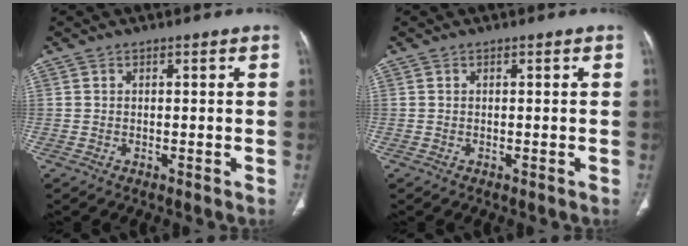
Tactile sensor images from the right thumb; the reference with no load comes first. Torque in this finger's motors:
{"motor_torque": [-0.04, 0.04, -0.18, 0.18, 0.00]}